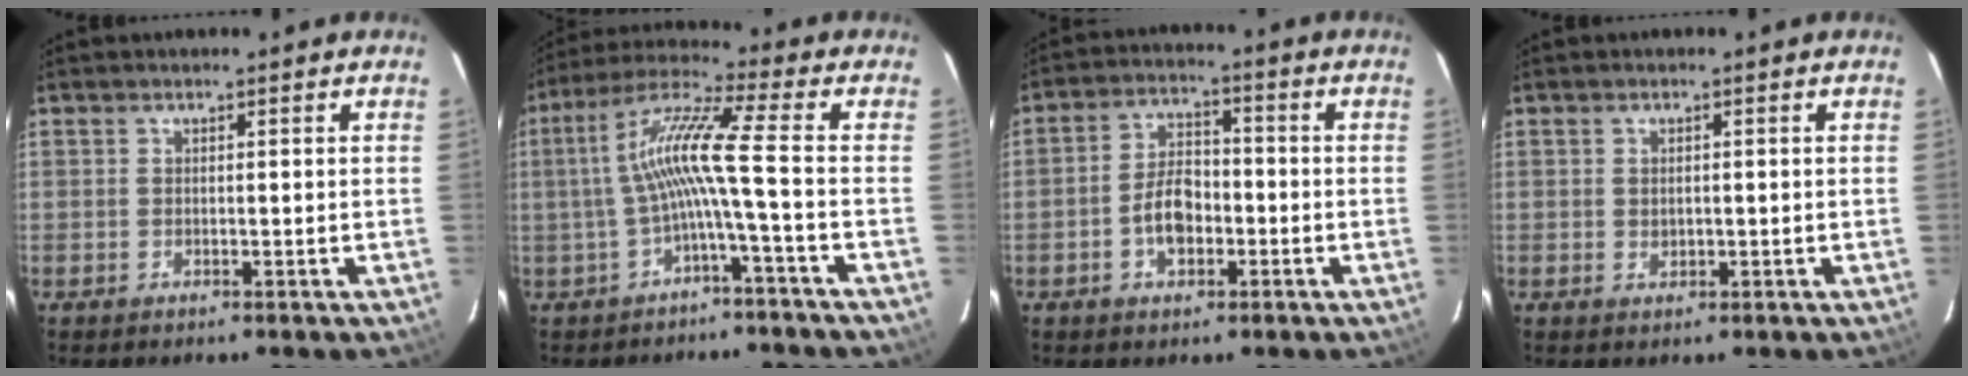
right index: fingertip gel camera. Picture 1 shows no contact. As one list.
[{"total": 9.6, "force": [-2.1, -1.2, 9.3], "torque": [-0.191, 0.013, -0.036]}, {"total": 7.2, "force": [-2.4, 4.2, 5.3], "torque": [-0.104, 0.016, -0.036]}, {"total": 1.2, "force": [0.0, 1.1, 0.6], "torque": [-0.009, 0.000, 0.002]}]